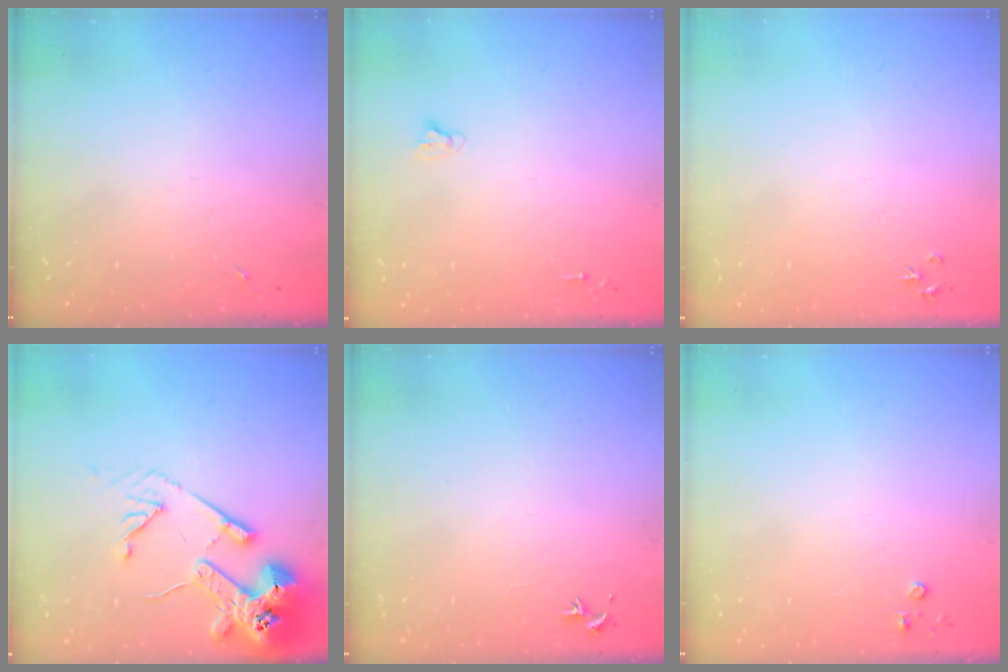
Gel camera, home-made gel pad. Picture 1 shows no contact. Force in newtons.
{"total": 2.7, "press": 2.7, "slide": 0.2}
{"total": 3.2, "press": 3.2, "slide": 0.4}
{"total": 16.6, "press": 16.5, "slide": 2.0}
{"total": 0.8, "press": 0.7, "slide": 0.3}
{"total": 2.8, "press": 2.8, "slide": 0.3}